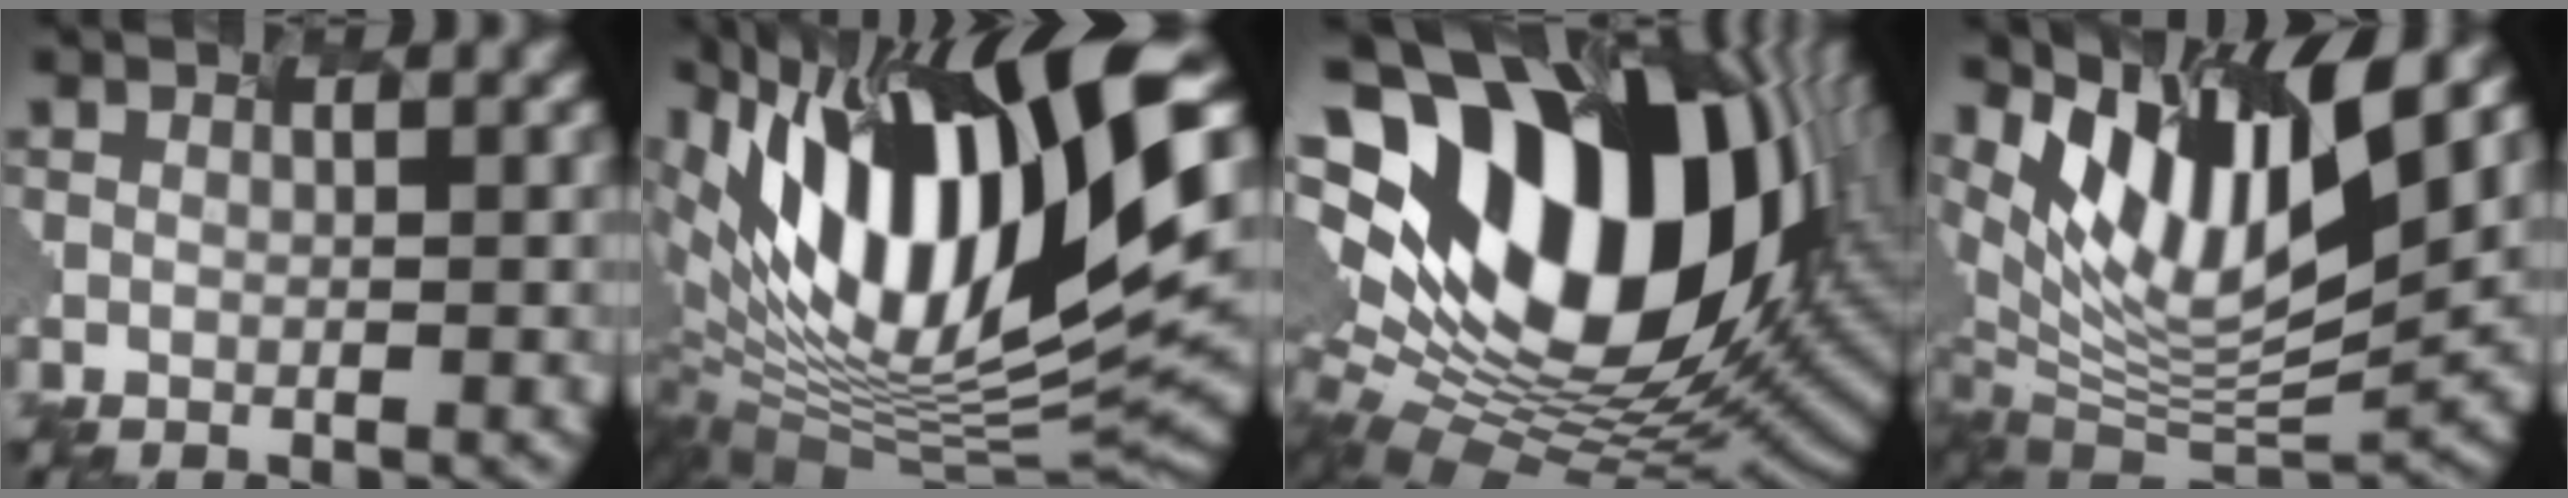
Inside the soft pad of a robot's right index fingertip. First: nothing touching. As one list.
[{"total": 15.9, "force": [5.9, 5.1, 13.8], "torque": [-0.254, 0.012, 0.103]}, {"total": 19.9, "force": [4.5, 12.5, 14.9], "torque": [-0.294, -0.014, 0.107]}, {"total": 11.5, "force": [5.7, 4.1, 9.0], "torque": [-0.189, -0.002, 0.120]}]